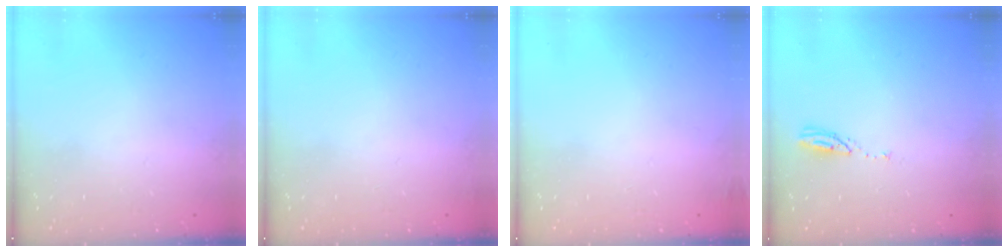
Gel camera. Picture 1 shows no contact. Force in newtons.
{"total": 2.8, "press": 2.2, "slide": 1.7}
{"total": 3.0, "press": 2.9, "slide": 1.0}
{"total": 3.6, "press": 3.6, "slide": 0.3}